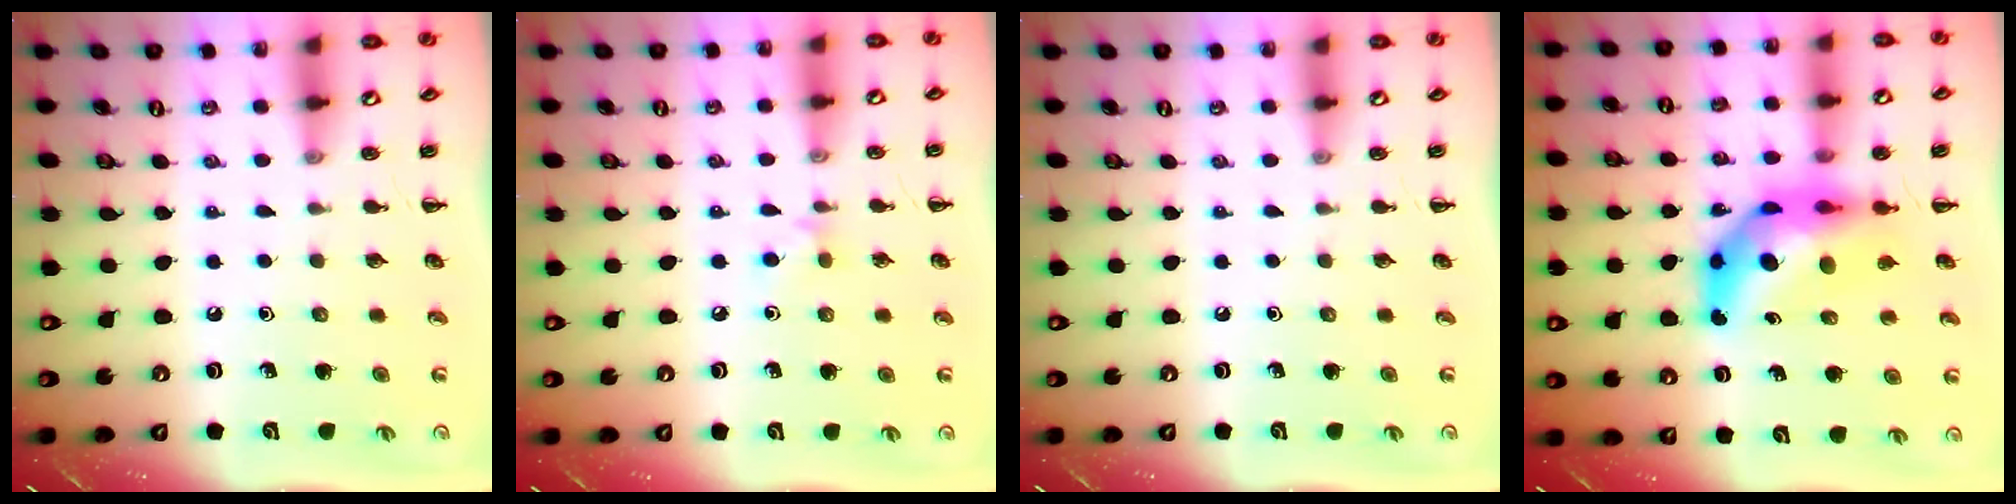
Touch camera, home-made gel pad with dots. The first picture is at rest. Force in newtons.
{"total": 3.9, "press": 3.5, "slide": 1.5}
{"total": 0.0}
{"total": 11.8, "press": 11.2, "slide": 3.7}